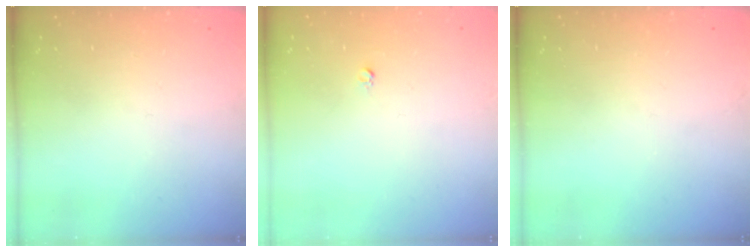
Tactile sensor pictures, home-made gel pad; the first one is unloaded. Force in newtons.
{"total": 2.5, "press": 2.5, "slide": 0.2}
{"total": 0.0}